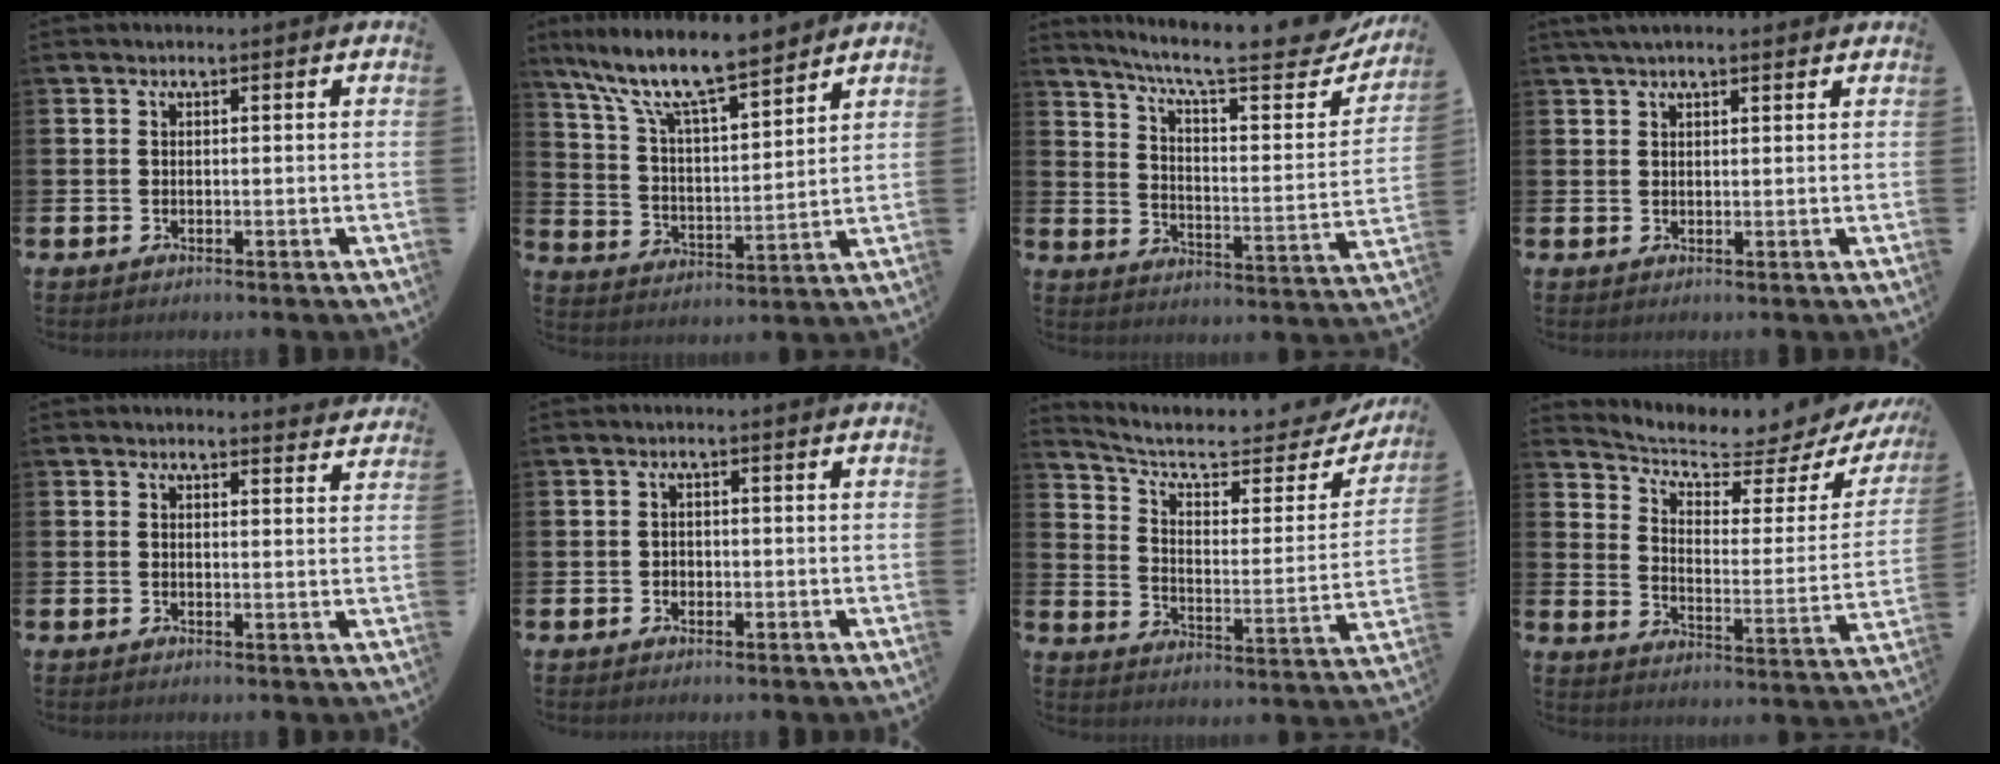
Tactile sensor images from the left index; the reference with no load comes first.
{"total": 10.8, "force": [9.5, 2.1, 4.8], "torque": [-0.127, -0.056, 0.164]}
{"total": 9.1, "force": [7.6, 1.6, 4.8], "torque": [-0.105, -0.052, 0.118]}
{"total": 2.5, "force": [2.1, 0.7, 1.2], "torque": [-0.025, 0.003, 0.039]}
{"total": 2.4, "force": [2.4, 0.3, 0.0], "torque": [0.003, -0.016, 0.042]}
{"total": 1.1, "force": [-0.4, 1.0, 0.3], "torque": [-0.007, 0.005, -0.009]}
{"total": 7.6, "force": [6.2, 2.5, 3.6], "torque": [-0.098, -0.040, 0.100]}
{"total": 4.8, "force": [4.3, 1.3, 1.8], "torque": [-0.060, -0.044, 0.062]}